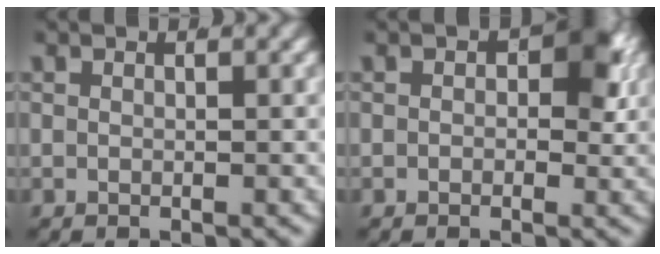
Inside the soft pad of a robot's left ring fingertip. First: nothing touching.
{"total": 2.7, "force": [0.3, 1.3, 2.4], "torque": [-0.022, -0.005, 0.005]}